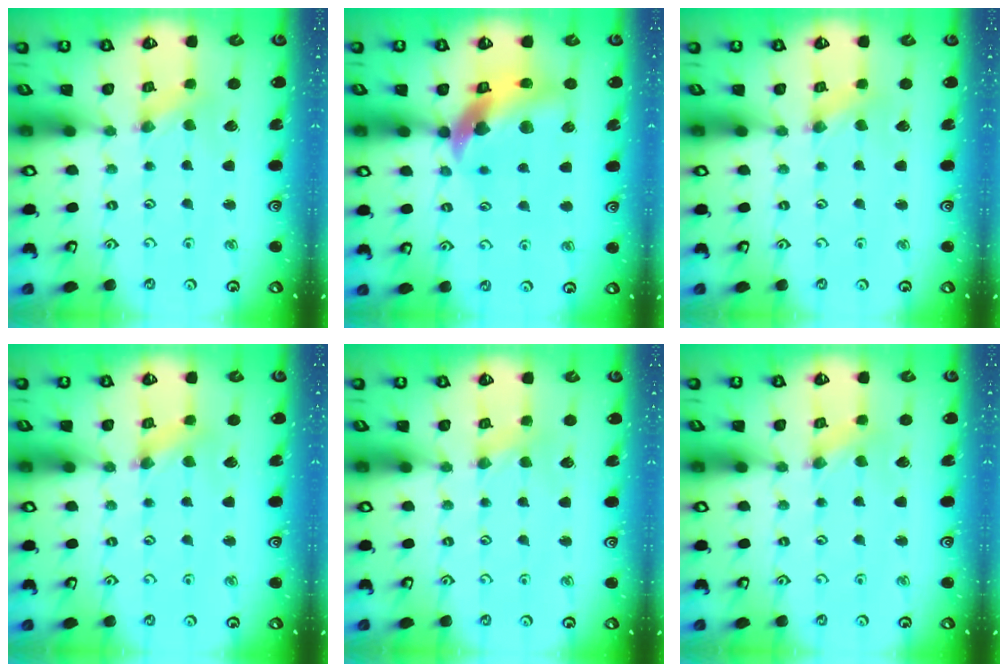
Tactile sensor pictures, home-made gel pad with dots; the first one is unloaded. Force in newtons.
{"total": 13.9, "press": 13.8, "slide": 1.9}
{"total": 0.0}
{"total": 1.6, "press": 1.6, "slide": 0.2}
{"total": 2.4, "press": 2.4, "slide": 0.4}
{"total": 0.0}